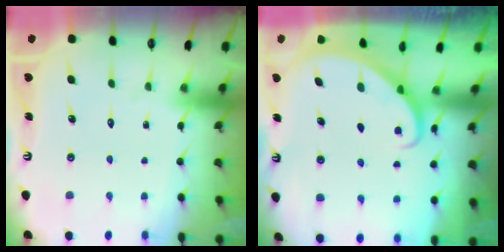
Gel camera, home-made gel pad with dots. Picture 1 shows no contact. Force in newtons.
{"total": 2.3, "press": 2.3, "slide": 0.1}